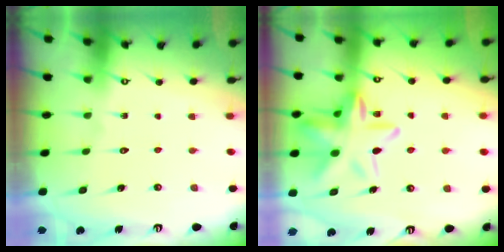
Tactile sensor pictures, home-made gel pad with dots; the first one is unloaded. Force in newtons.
{"total": 15.9, "press": 15.8, "slide": 1.6}